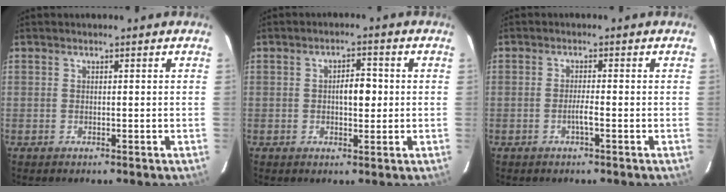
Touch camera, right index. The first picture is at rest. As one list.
[{"total": 3.9, "force": [0.0, 1.6, 3.5], "torque": [-0.057, 0.007, 0.003]}, {"total": 2.8, "force": [-1.2, -0.1, 2.6], "torque": [-0.047, 0.000, -0.023]}]